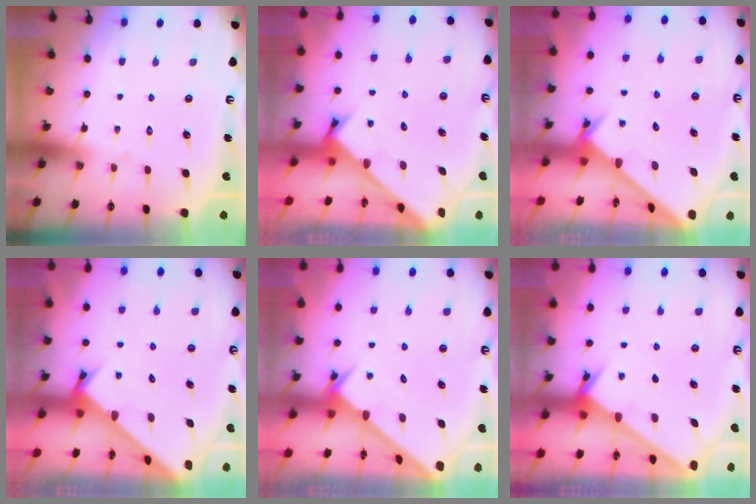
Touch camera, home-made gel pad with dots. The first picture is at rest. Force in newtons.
{"total": 2.5, "press": 2.5, "slide": 0.2}
{"total": 2.5, "press": 2.5, "slide": 0.2}
{"total": 2.2, "press": 2.2, "slide": 0.2}
{"total": 2.9, "press": 2.9, "slide": 0.1}
{"total": 2.3, "press": 2.3, "slide": 0.2}